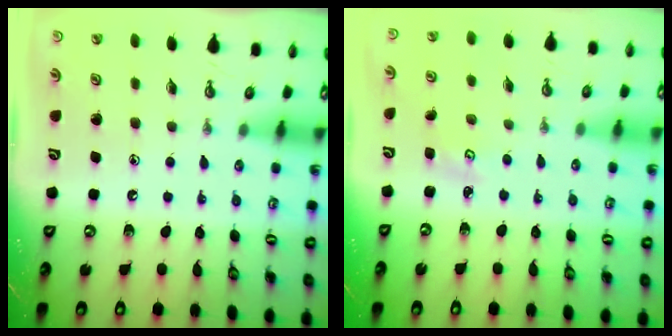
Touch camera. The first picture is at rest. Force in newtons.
{"total": 2.0, "press": 2.0, "slide": 0.3}